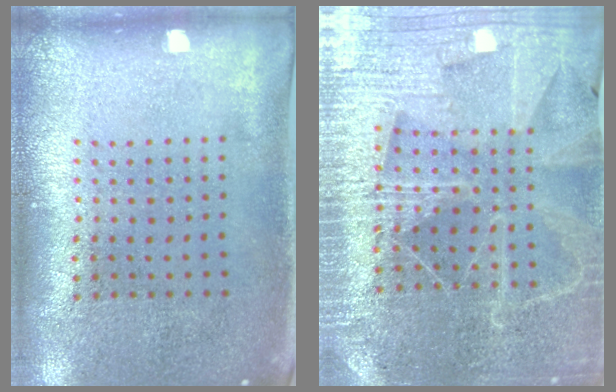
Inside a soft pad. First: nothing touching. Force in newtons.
{"total": 4.8, "press": 4.3, "slide": 2.1}